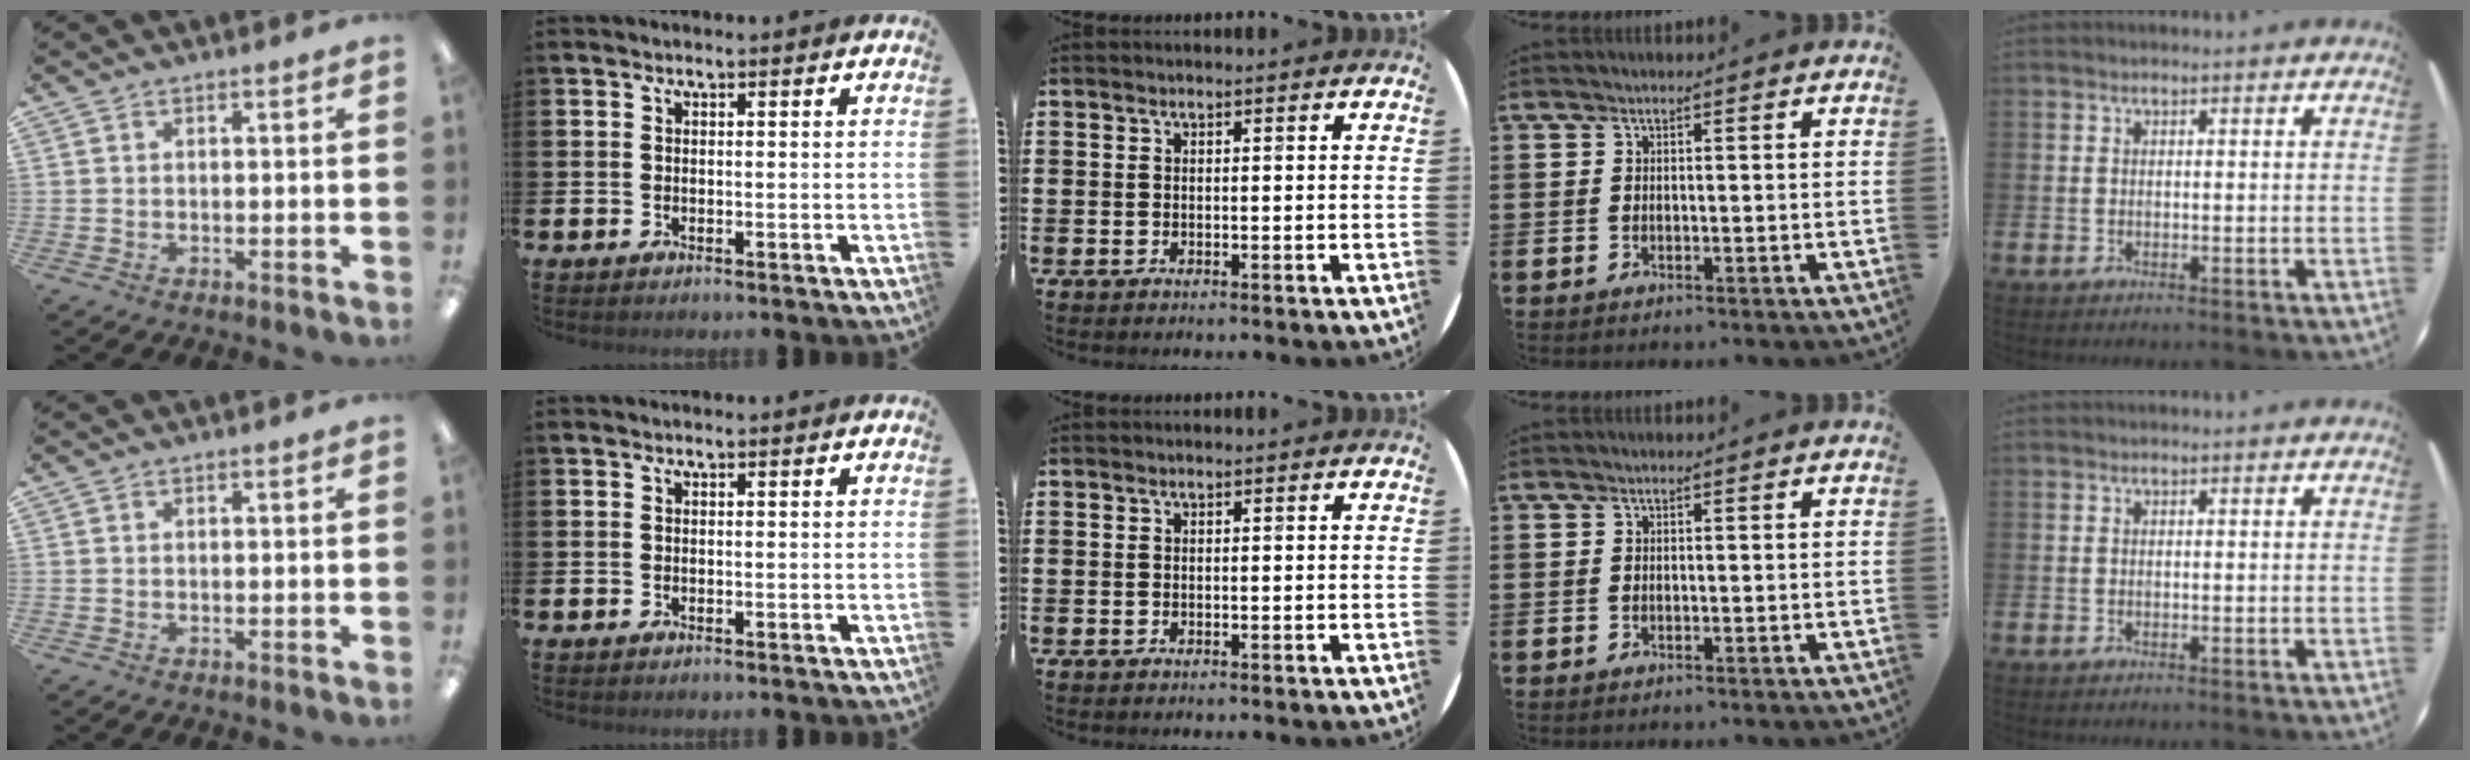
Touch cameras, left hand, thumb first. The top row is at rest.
{}